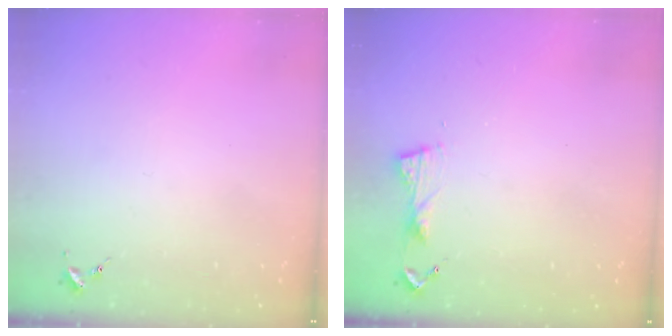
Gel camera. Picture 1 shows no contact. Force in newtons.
{"total": 5.3, "press": 5.3, "slide": 0.6}